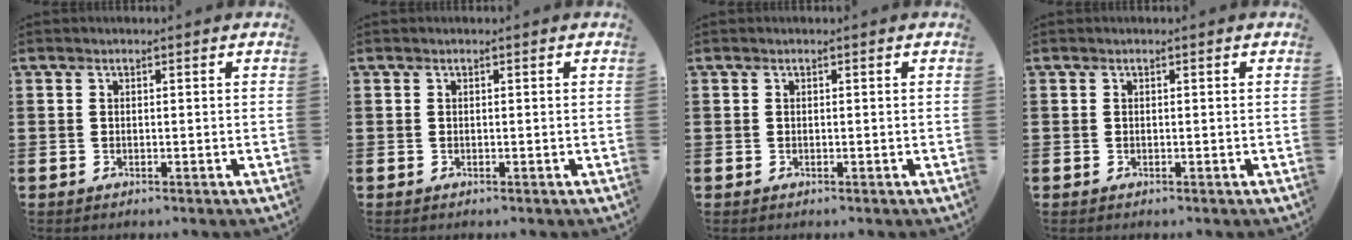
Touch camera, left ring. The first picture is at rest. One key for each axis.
{"total": 0.0}
{"total": 0.0}
{"total": 0.0}